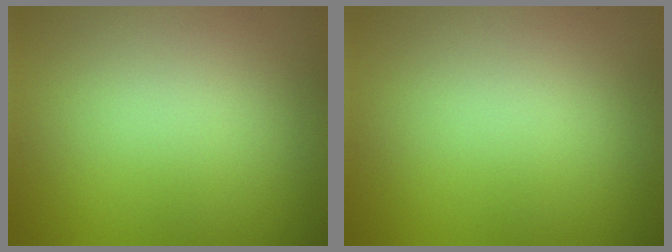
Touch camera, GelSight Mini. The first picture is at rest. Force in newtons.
{"total": 0.0}